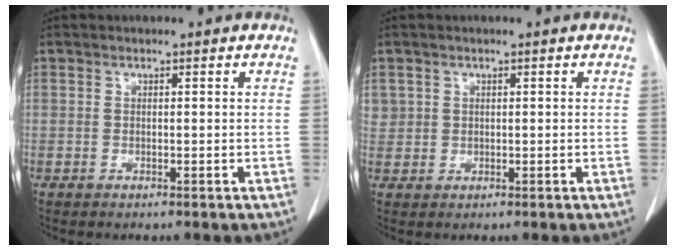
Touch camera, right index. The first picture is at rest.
{"total": 2.2, "force": [0.9, 2.0, 0.2], "torque": [0.010, 0.005, 0.015]}